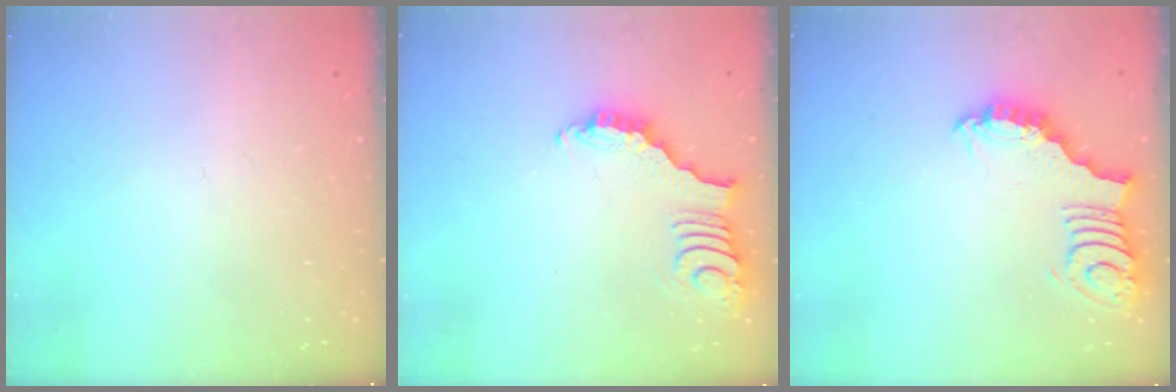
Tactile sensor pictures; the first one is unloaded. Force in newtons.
{"total": 3.0, "press": 3.0, "slide": 0.5}
{"total": 3.0, "press": 3.0, "slide": 0.3}